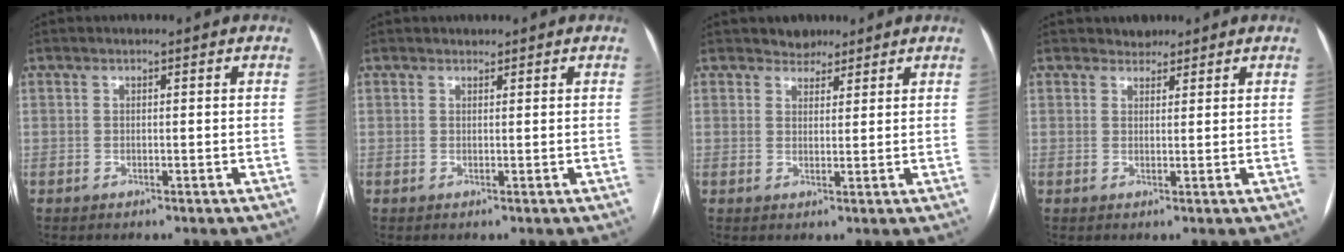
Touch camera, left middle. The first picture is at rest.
{"total": 0.6, "force": [0.5, 0.3, 0.0], "torque": [-0.004, 0.003, 0.009]}
{"total": 2.7, "force": [2.2, 1.5, 0.0], "torque": [0.002, 0.005, 0.033]}
{"total": 1.5, "force": [1.3, 0.8, -0.2], "torque": [0.003, 0.004, 0.018]}